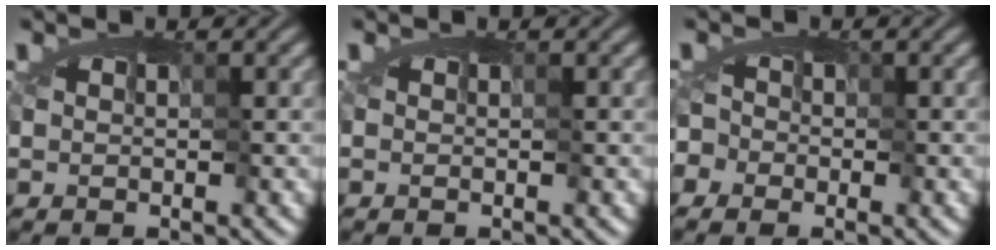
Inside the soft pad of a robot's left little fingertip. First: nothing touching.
{"total": 0.0}
{"total": 3.6, "force": [-0.1, 2.9, 2.0], "torque": [-0.025, 0.020, -0.017]}